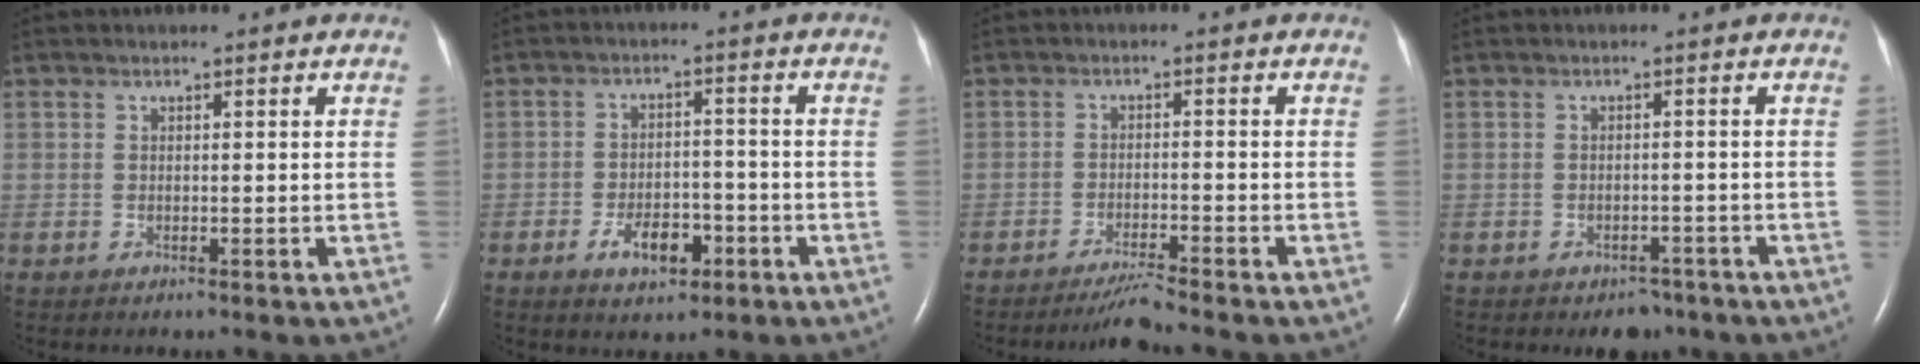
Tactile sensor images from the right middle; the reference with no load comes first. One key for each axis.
{"total": 5.7, "fx": -2.9, "fy": 2.9, "fz": 4.0, "tx": -0.068, "ty": 0.002, "tz": -0.044}
{"total": 3.4, "fx": -3.1, "fy": -1.0, "fz": 1.0, "tx": -0.023, "ty": -0.017, "tz": -0.058}
{"total": 3.1, "fx": -2.3, "fy": 1.8, "fz": 0.9, "tx": -0.009, "ty": 0.006, "tz": -0.024}